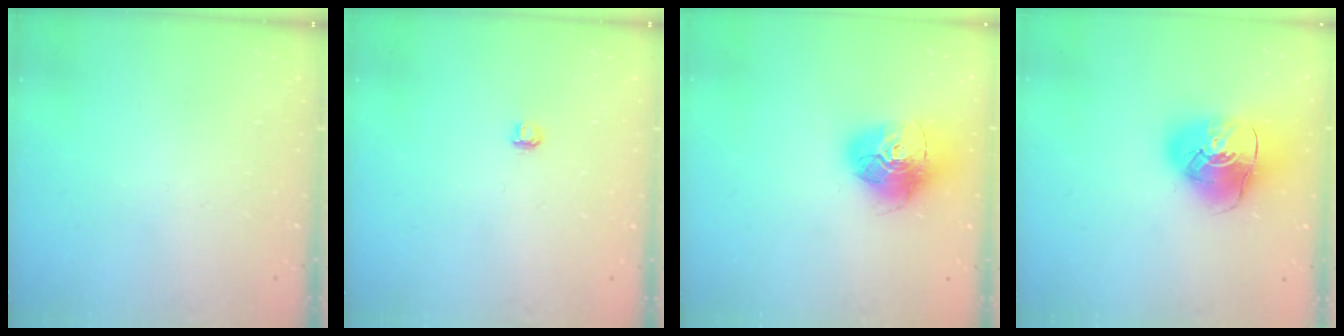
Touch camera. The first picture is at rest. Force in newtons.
{"total": 2.8, "press": 2.8, "slide": 0.3}
{"total": 16.5, "press": 16.4, "slide": 1.5}
{"total": 12.3, "press": 12.2, "slide": 1.9}